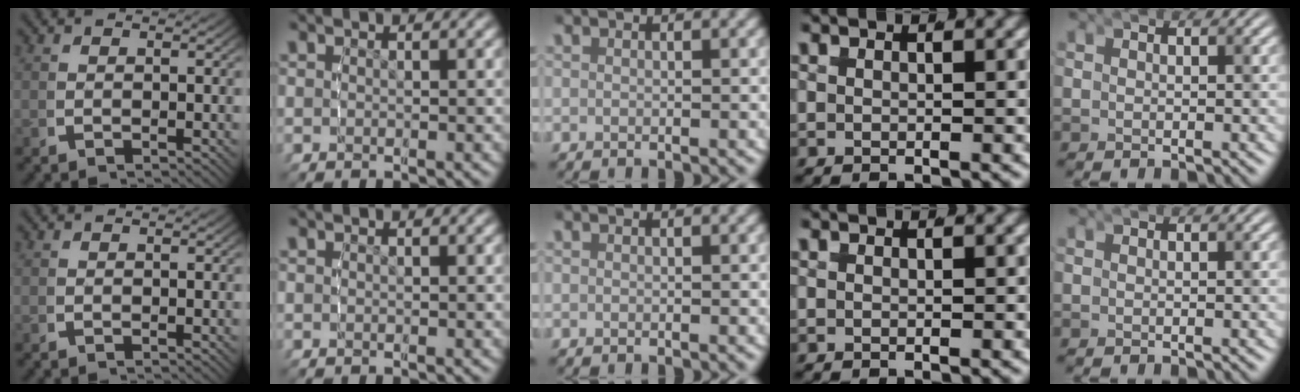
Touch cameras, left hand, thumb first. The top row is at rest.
{}